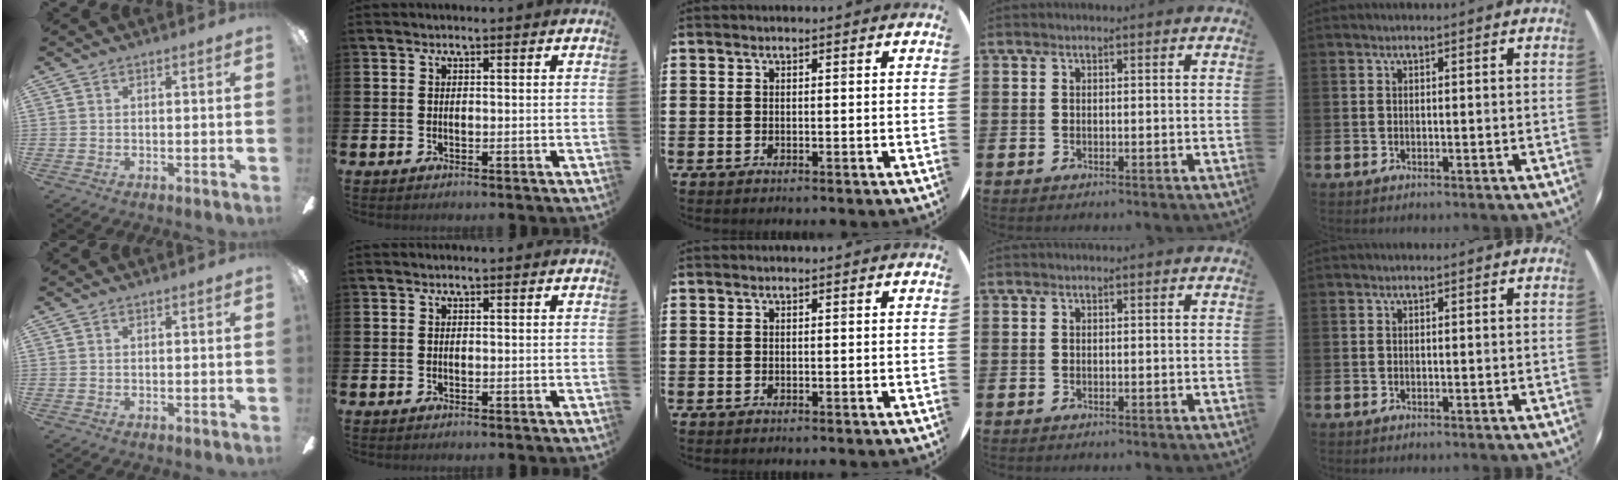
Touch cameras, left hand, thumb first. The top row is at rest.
{}